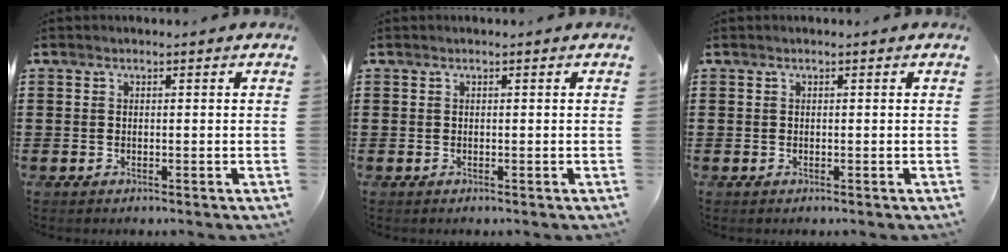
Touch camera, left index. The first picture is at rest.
{"total": 0.0}
{"total": 0.0}